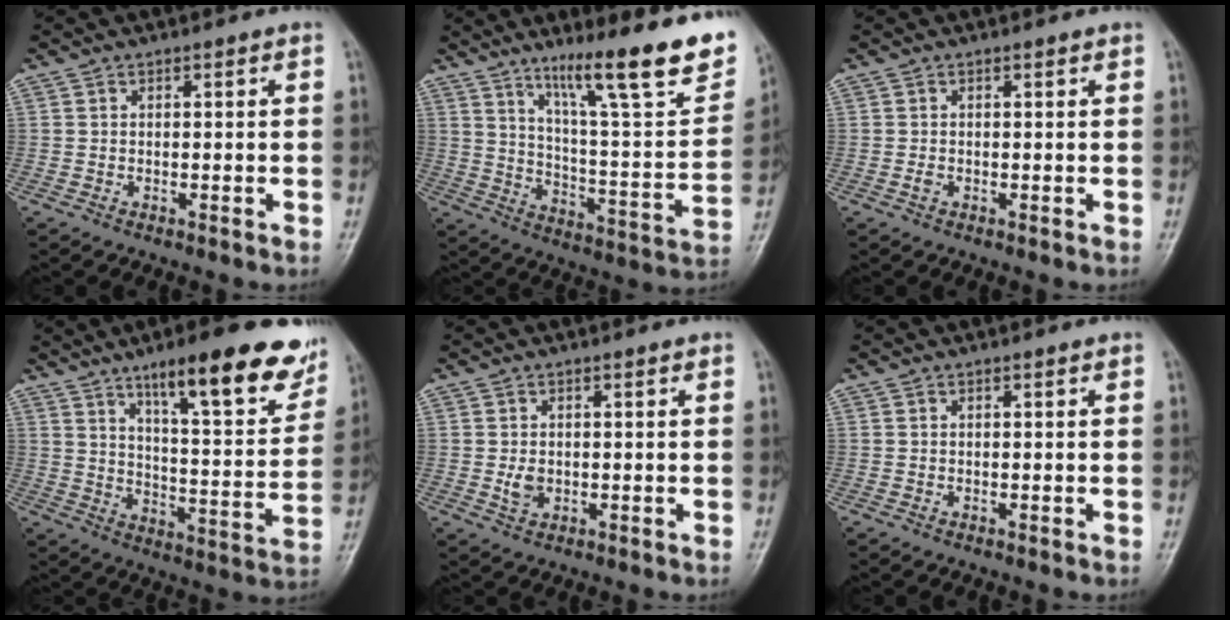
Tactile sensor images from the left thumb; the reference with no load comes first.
{"total": 22.3, "force": [14.4, 3.7, 16.7], "torque": [-0.215, -0.065, 0.229]}
{"total": 0.8, "force": [0.0, 0.5, 0.6], "torque": [-0.010, 0.001, 0.002]}
{"total": 20.2, "force": [12.9, 5.0, 14.7], "torque": [-0.168, -0.057, 0.191]}
{"total": 2.4, "force": [0.1, 1.7, 1.6], "torque": [-0.023, -0.004, 0.007]}
{"total": 0.0}